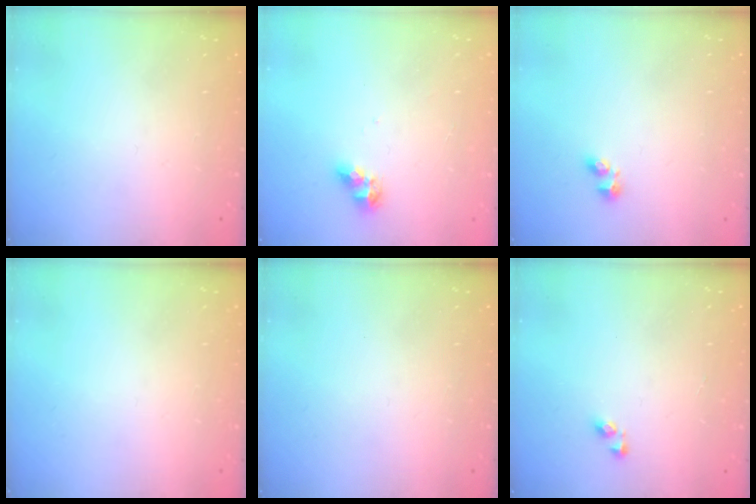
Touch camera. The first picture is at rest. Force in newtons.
{"total": 8.1, "press": 8.1, "slide": 1.0}
{"total": 2.2, "press": 2.2, "slide": 0.5}
{"total": 0.0}
{"total": 0.0}
{"total": 3.4, "press": 3.4, "slide": 0.3}